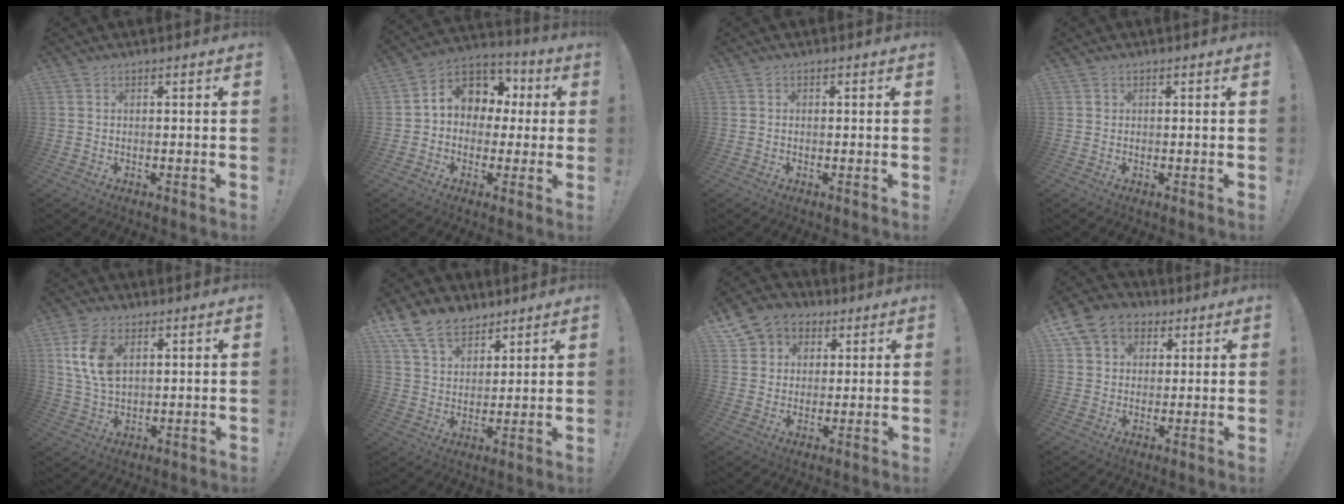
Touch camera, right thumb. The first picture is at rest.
{"total": 10.3, "force": [2.8, 8.9, 4.5], "torque": [-0.066, -0.012, 0.058]}
{"total": 0.5, "force": [-0.2, 0.4, 0.1], "torque": [-0.001, 0.001, -0.004]}
{"total": 0.9, "force": [0.1, 0.9, 0.2], "torque": [0.001, 0.001, 0.002]}
{"total": 11.7, "force": [4.2, 7.4, 8.0], "torque": [-0.161, -0.003, 0.078]}
{"total": 12.7, "force": [9.1, 7.6, 4.6], "torque": [-0.089, -0.057, 0.176]}
{"total": 8.7, "force": [3.7, 7.6, 2.0], "torque": [-0.025, -0.022, 0.078]}
{"total": 11.6, "force": [4.8, 9.4, 4.8], "torque": [-0.073, -0.015, 0.099]}